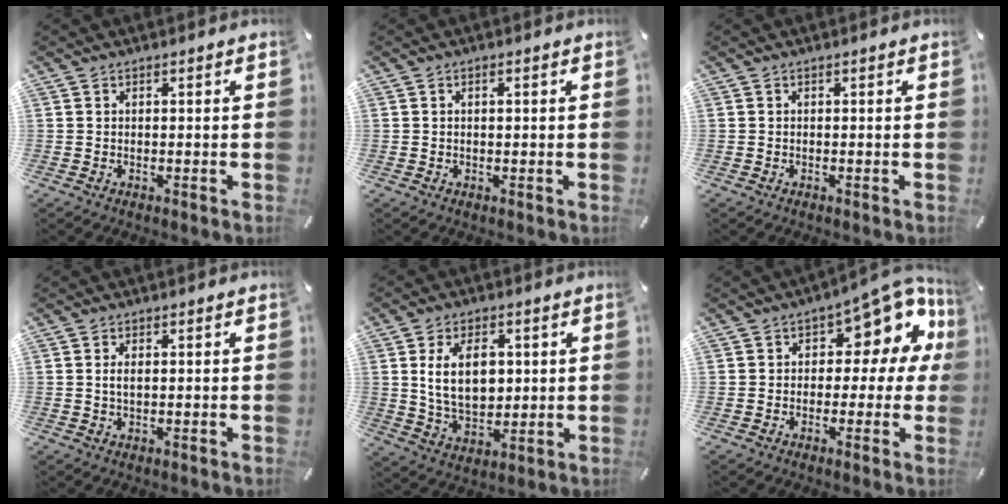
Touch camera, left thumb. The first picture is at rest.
{"total": 0.7, "force": [0.2, 0.3, 0.6], "torque": [-0.013, 0.002, 0.002]}
{"total": 0.0}
{"total": 1.9, "force": [0.2, 0.8, 1.7], "torque": [-0.034, 0.003, 0.003]}
{"total": 11.4, "force": [2.2, 7.5, 8.3], "torque": [-0.163, 0.003, 0.038]}
{"total": 11.4, "force": [5.9, 6.0, 7.7], "torque": [-0.099, -0.047, 0.101]}